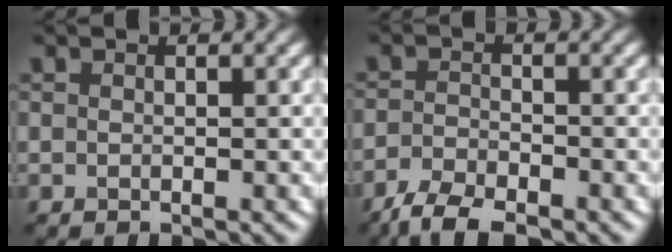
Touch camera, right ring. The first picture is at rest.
{"total": 4.0, "force": [-3.3, 1.1, 2.0], "torque": [-0.040, -0.007, -0.072]}